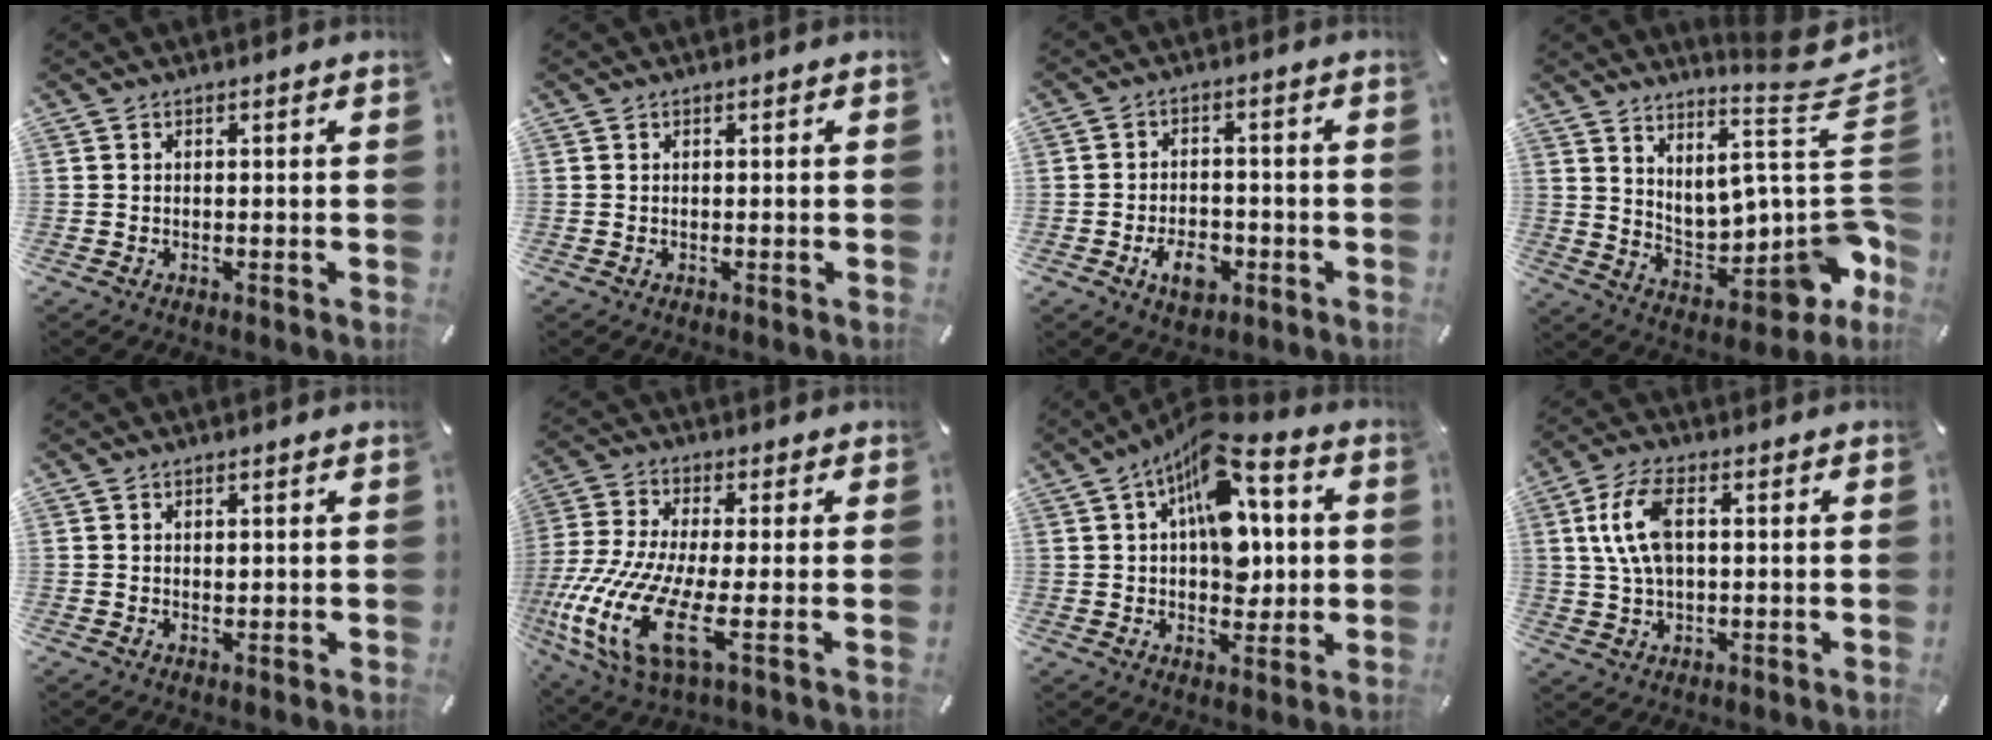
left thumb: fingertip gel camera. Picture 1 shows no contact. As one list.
[{"total": 0.0}, {"total": 6.8, "force": [-3.0, 4.5, 4.2], "torque": [-0.074, 0.011, -0.054]}, {"total": 16.0, "force": [6.3, 6.6, 13.1], "torque": [-0.148, -0.102, 0.098]}, {"total": 0.8, "force": [0.4, 0.3, 0.6], "torque": [-0.012, -0.001, 0.007]}, {"total": 16.8, "force": [-4.7, 5.4, 15.2], "torque": [-0.348, -0.025, -0.083]}, {"total": 15.3, "force": [4.2, 9.1, 11.6], "torque": [-0.170, -0.019, 0.073]}, {"total": 9.2, "force": [1.8, 5.2, 7.3], "torque": [-0.169, 0.005, 0.029]}]